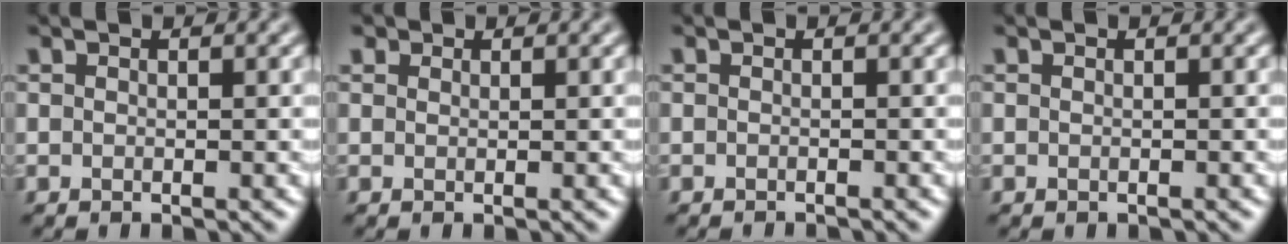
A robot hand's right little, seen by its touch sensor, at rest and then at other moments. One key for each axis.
{"total": 0.8, "fx": 0.7, "fy": 0.4, "fz": 0.2, "tx": -0.002, "ty": -0.003, "tz": 0.005}
{"total": 1.0, "fx": -1.0, "fy": 0.0, "fz": 0.1, "tx": 0.003, "ty": -0.004, "tz": -0.014}
{"total": 0.0}